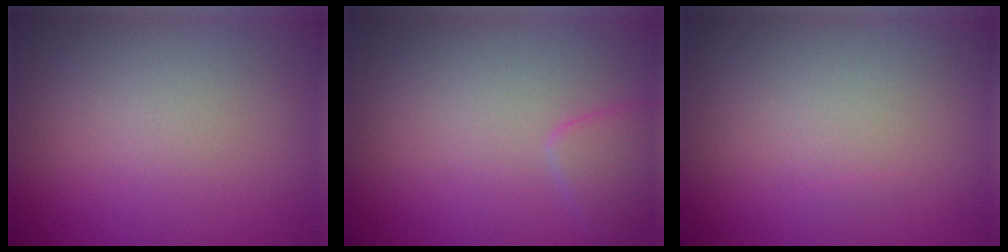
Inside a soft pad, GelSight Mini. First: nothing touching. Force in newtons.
{"total": 1.9, "press": 1.9, "slide": 0.1}
{"total": 0.0}